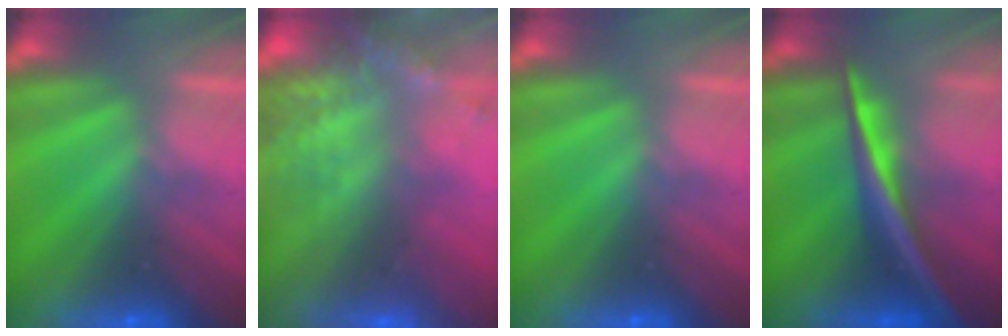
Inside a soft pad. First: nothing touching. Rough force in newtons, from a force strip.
{"total": 6.7}
{"total": 0.0}
{"total": 2.6}